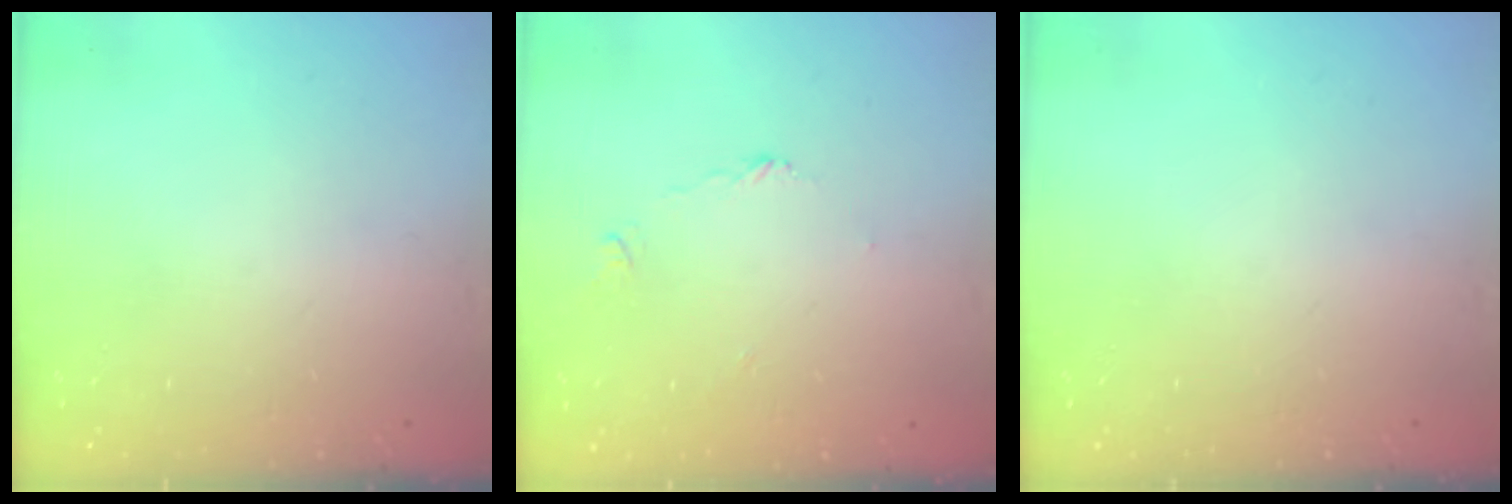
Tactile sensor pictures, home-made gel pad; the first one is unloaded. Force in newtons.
{"total": 3.0, "press": 3.0, "slide": 0.5}
{"total": 0.0}